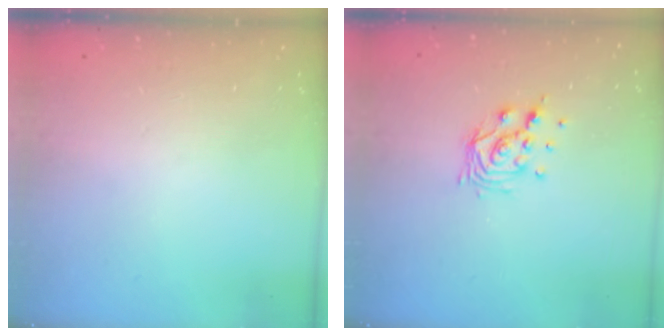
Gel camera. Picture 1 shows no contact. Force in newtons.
{"total": 9.3, "press": 9.3, "slide": 0.4}